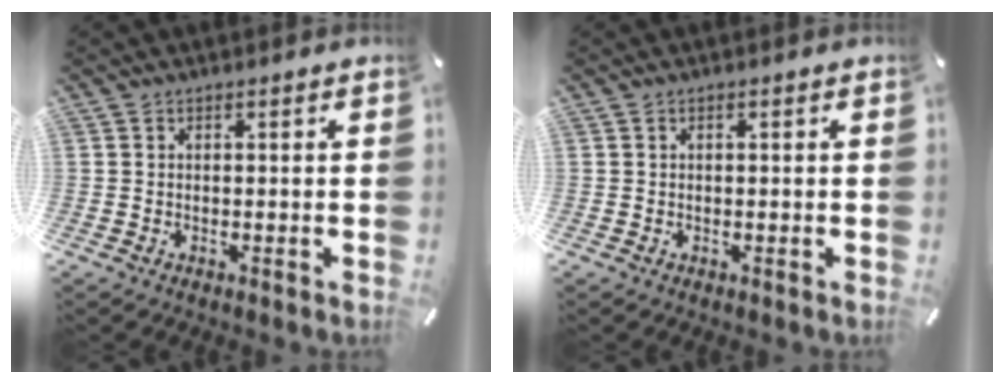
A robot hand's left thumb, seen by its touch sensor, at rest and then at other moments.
{"total": 0.0}